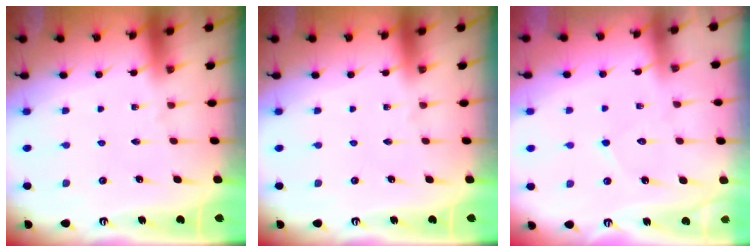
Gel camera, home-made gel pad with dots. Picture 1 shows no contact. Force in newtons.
{"total": 0.0}
{"total": 6.4, "press": 6.4, "slide": 0.4}